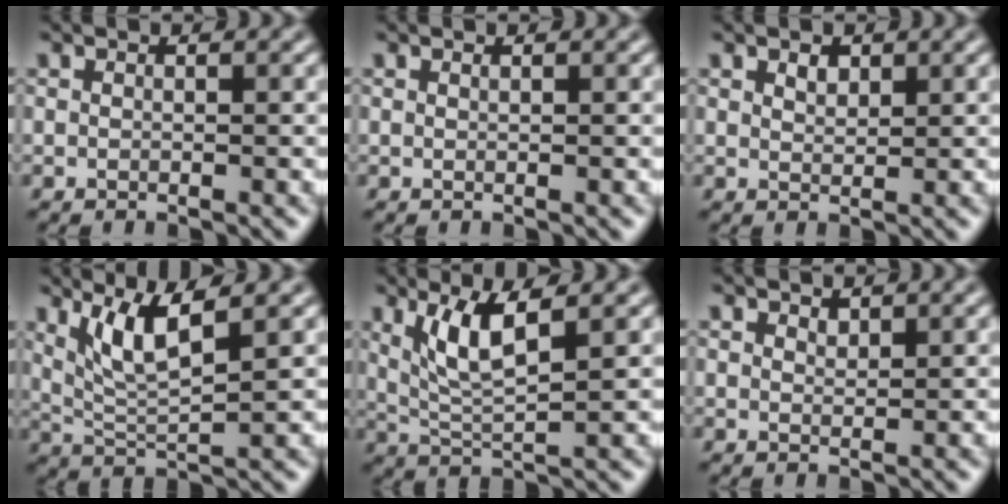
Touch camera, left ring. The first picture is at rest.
{"total": 0.0}
{"total": 1.2, "force": [0.8, 0.6, 0.5], "torque": [-0.011, 0.001, 0.016]}
{"total": 4.5, "force": [2.3, 0.9, 3.7], "torque": [-0.077, -0.006, 0.049]}
{"total": 4.3, "force": [1.8, 0.9, 3.8], "torque": [-0.082, -0.006, 0.040]}
{"total": 0.9, "force": [0.7, 0.4, 0.3], "torque": [-0.005, -0.002, 0.015]}